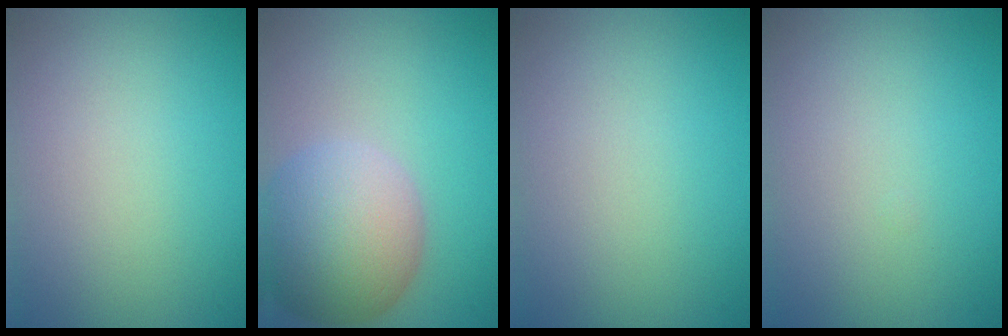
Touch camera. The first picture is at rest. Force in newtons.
{"total": 8.5, "press": 8.5, "slide": 0.7}
{"total": 0.0}
{"total": 0.0}